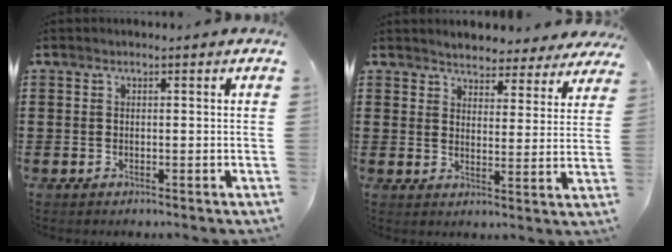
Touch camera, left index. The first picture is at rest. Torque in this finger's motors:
{"motor_torque": [2.14, 0.00, 0.40, 0.07]}